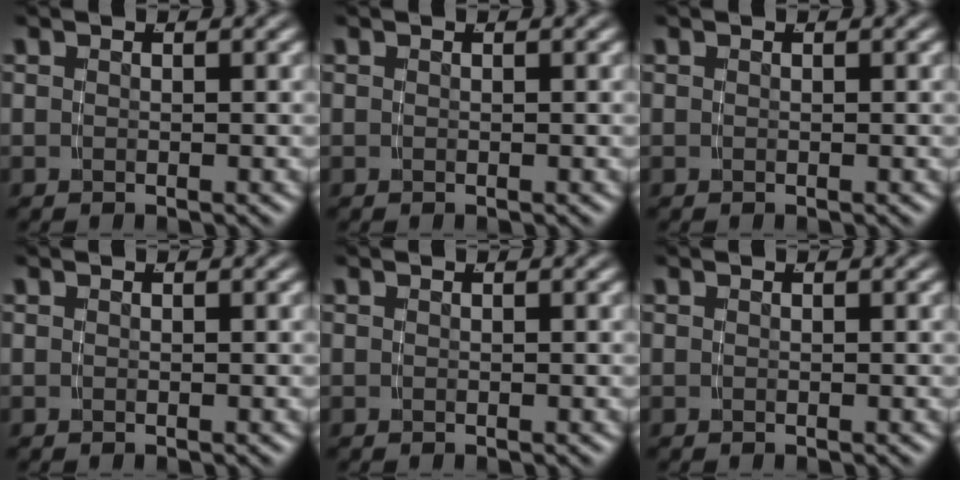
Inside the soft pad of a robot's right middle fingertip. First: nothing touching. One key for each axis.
{"total": 0.0}
{"total": 0.0}
{"total": 0.0}
{"total": 0.0}
{"total": 0.0}